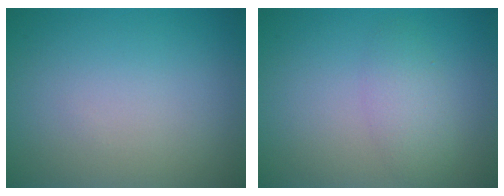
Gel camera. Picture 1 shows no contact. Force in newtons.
{"total": 2.4, "press": 2.4, "slide": 0.1}